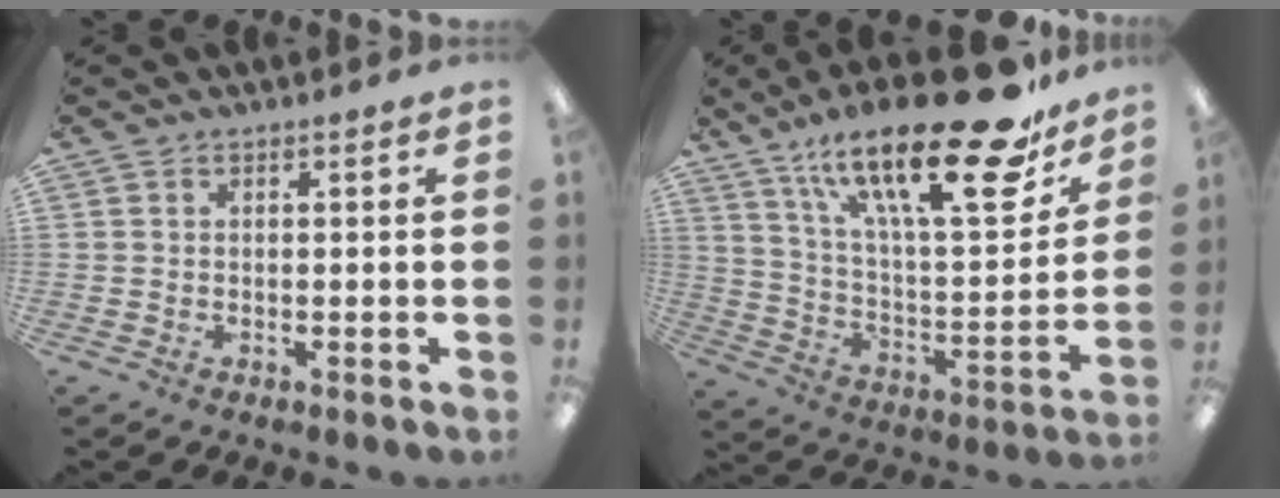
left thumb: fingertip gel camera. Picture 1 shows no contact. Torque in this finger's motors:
{"motor_torque": [0.05, 0.58, 1.44, -1.30, 0.31]}